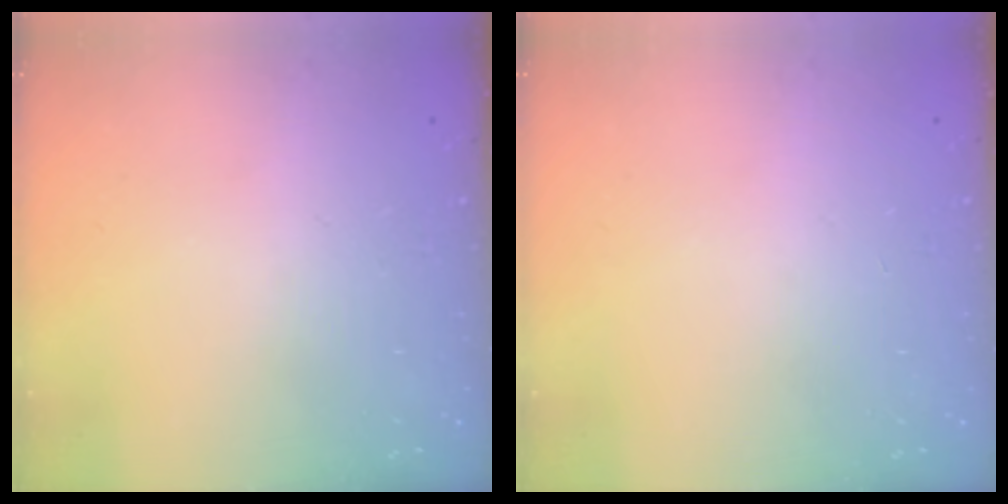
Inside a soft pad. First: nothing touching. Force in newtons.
{"total": 0.0}